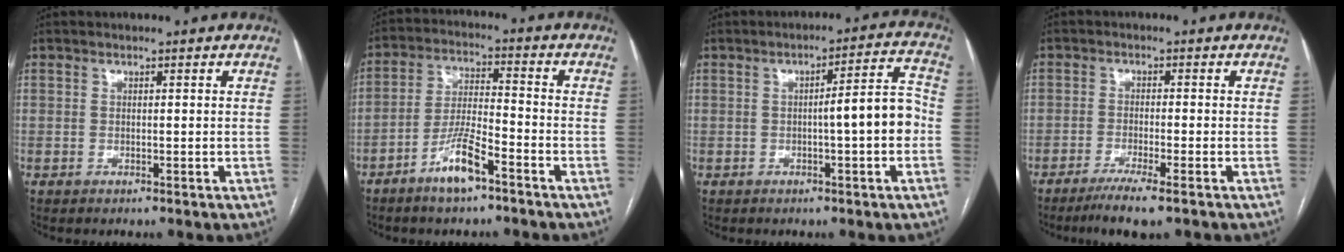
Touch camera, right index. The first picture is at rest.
{"total": 7.9, "force": [-5.0, 1.3, 5.9], "torque": [-0.122, 0.000, -0.095]}
{"total": 7.2, "force": [-1.2, 0.5, 7.1], "torque": [-0.095, 0.021, -0.019]}
{"total": 6.1, "force": [-4.3, -0.1, 4.4], "torque": [-0.072, -0.014, -0.072]}